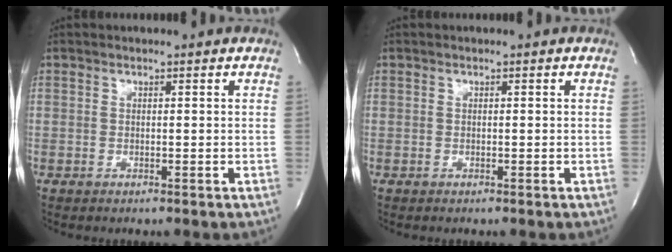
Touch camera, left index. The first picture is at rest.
{"total": 0.0}